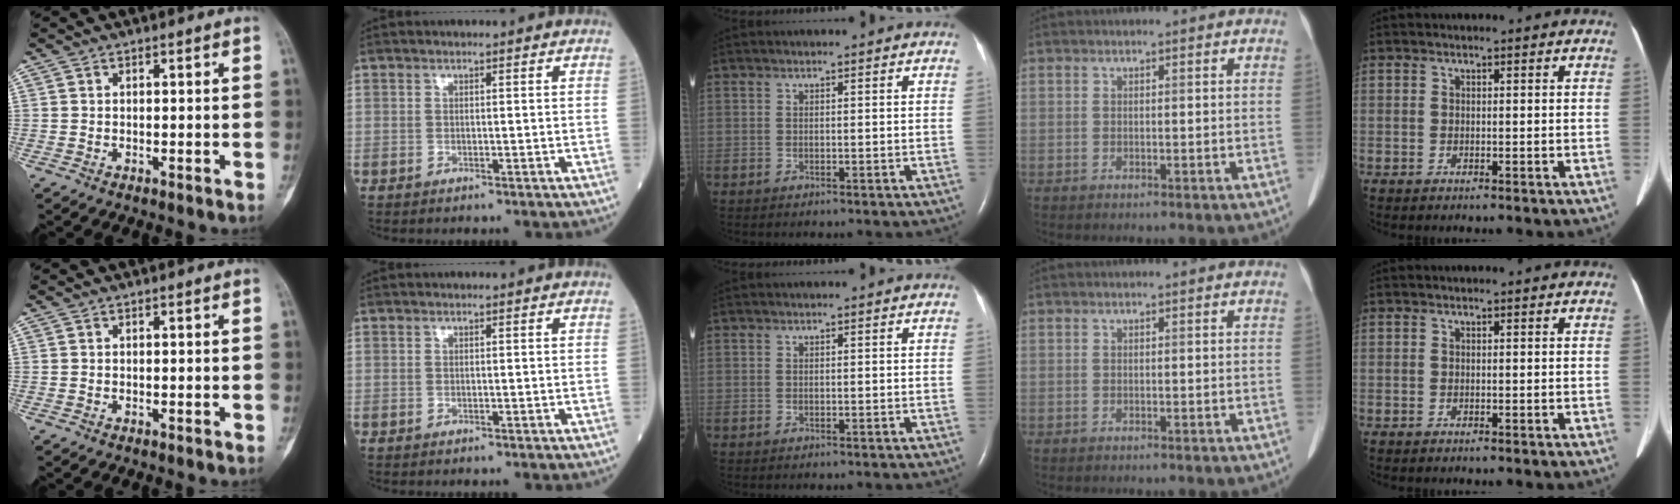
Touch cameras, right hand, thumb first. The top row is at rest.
{}